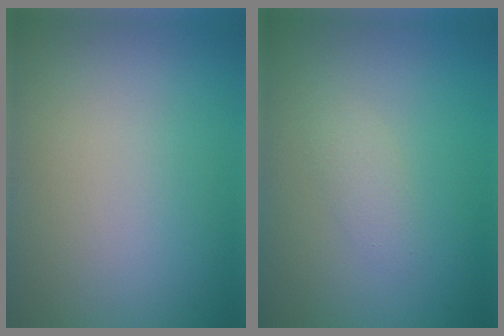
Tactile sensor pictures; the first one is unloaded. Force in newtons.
{"total": 1.4, "press": 1.4, "slide": 0.0}